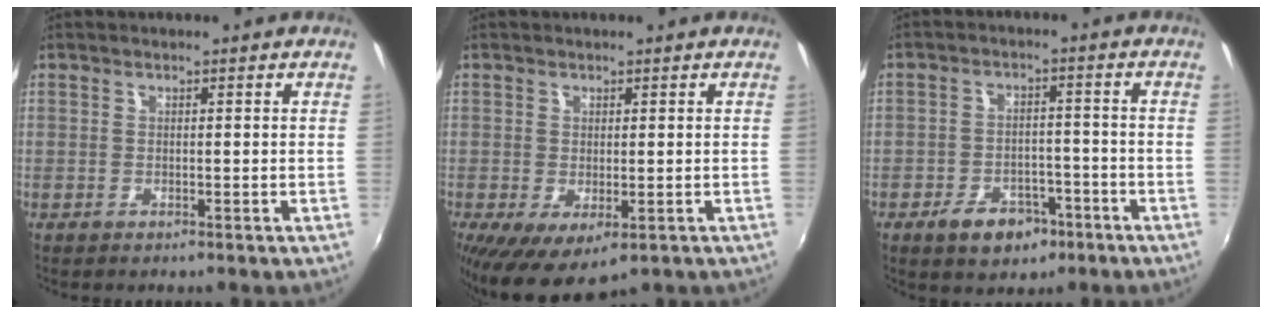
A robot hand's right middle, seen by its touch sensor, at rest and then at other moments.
{"total": 6.6, "force": [-1.6, 3.2, 5.5], "torque": [-0.097, -0.027, -0.017]}
{"total": 7.6, "force": [-4.7, 4.6, 3.9], "torque": [-0.088, 0.010, -0.060]}